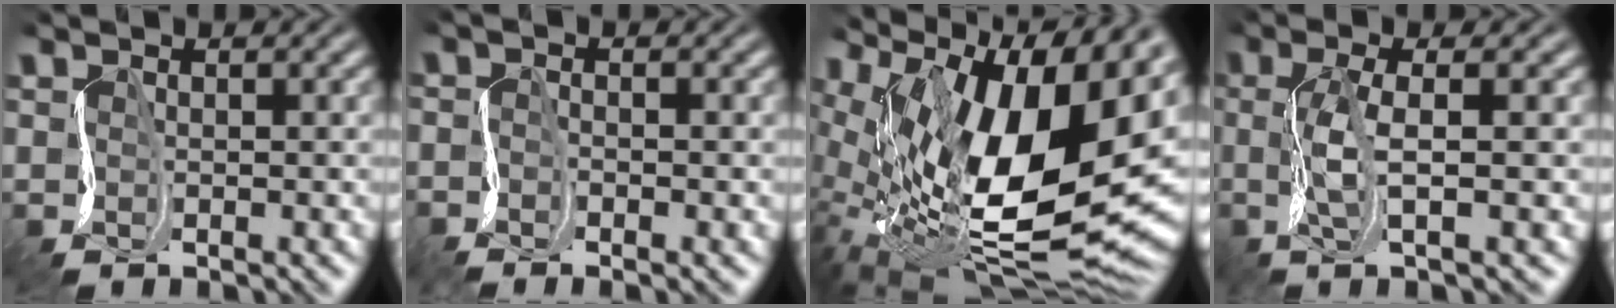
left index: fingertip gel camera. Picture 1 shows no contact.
{"total": 1.4, "force": [-1.4, -0.1, 0.1], "torque": [0.018, -0.005, -0.042]}
{"total": 17.3, "force": [2.8, 8.5, 14.8], "torque": [-0.232, -0.003, 0.050]}
{"total": 3.6, "force": [-1.5, -0.1, 3.3], "torque": [-0.055, -0.009, -0.028]}